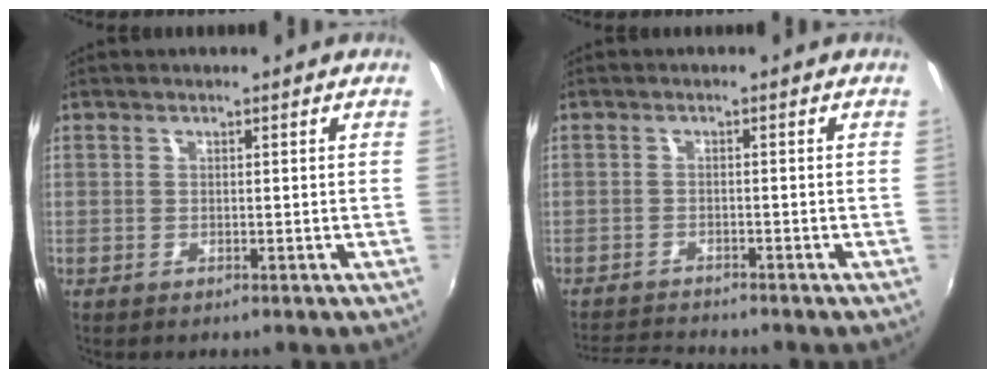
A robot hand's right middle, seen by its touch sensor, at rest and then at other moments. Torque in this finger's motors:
{"motor_torque": [-0.32, -0.30, -0.02, 0.01]}